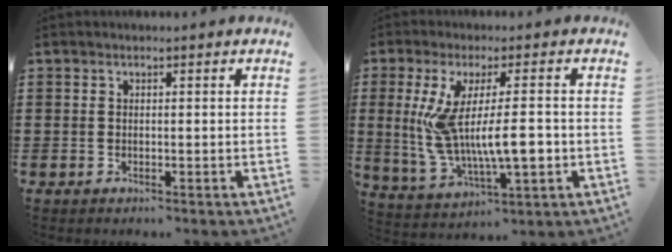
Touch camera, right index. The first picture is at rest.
{"total": 13.1, "force": [-0.1, 4.4, 12.4], "torque": [-0.255, -0.010, -0.004]}